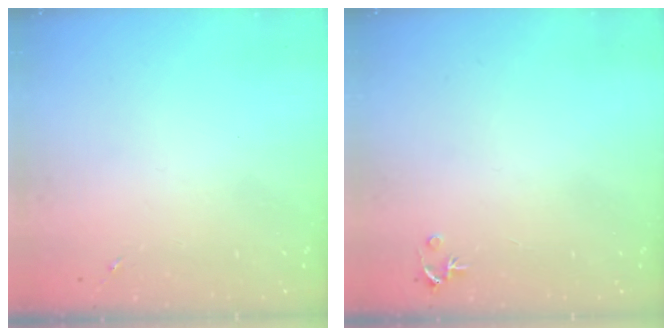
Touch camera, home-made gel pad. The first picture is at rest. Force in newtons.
{"total": 3.5, "press": 3.5, "slide": 0.4}